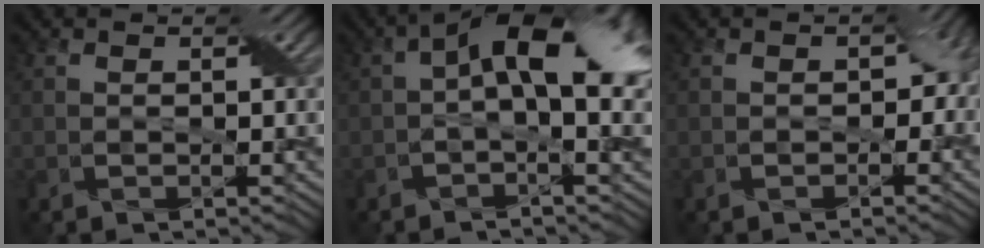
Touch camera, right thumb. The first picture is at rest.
{"total": 10.7, "force": [1.5, 5.0, 9.3], "torque": [-0.152, 0.008, 0.017]}
{"total": 3.6, "force": [-0.6, 2.9, 2.0], "torque": [-0.013, -0.012, -0.009]}